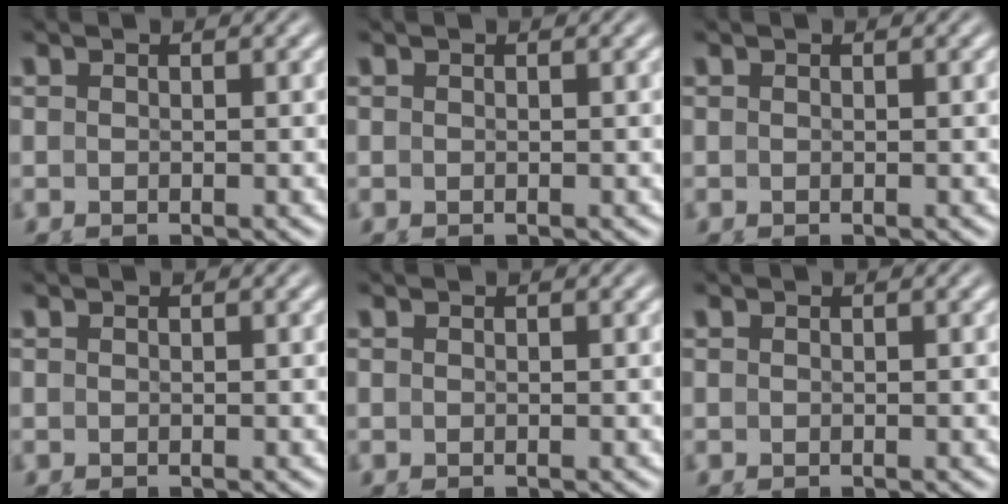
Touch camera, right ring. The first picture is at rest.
{"total": 0.0}
{"total": 0.0}
{"total": 1.5, "force": [-0.3, -1.4, -0.4], "torque": [0.018, -0.011, 0.005]}
{"total": 0.0}
{"total": 0.0}